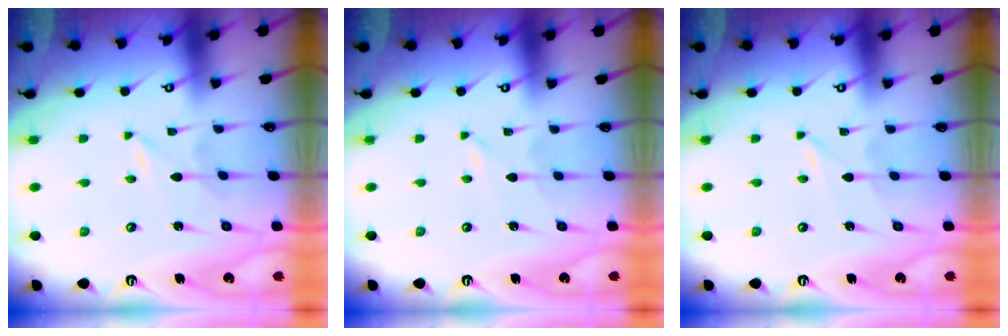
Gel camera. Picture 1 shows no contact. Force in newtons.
{"total": 0.0}
{"total": 0.0}